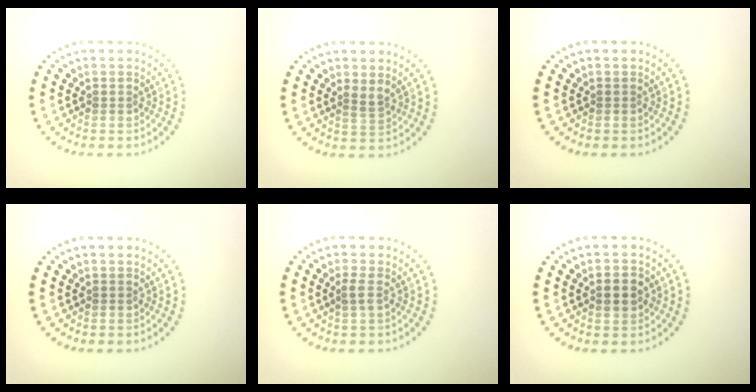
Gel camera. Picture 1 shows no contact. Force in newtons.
{"total": 1.3, "press": 1.0, "slide": 0.8}
{"total": 0.0}
{"total": 0.0}
{"total": 1.0, "press": 1.0, "slide": 0.4}
{"total": 2.3, "press": 2.3, "slide": 0.2}